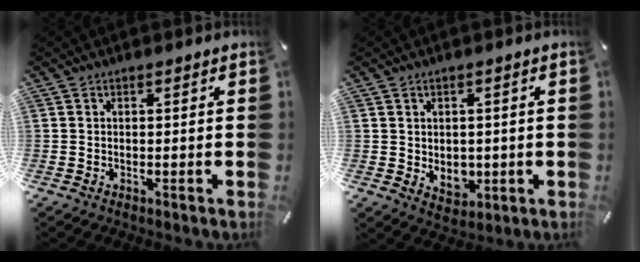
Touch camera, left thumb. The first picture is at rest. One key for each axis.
{"total": 4.9, "fx": 0.0, "fy": 4.4, "fz": 2.3, "tx": -0.011, "ty": -0.005, "tz": 0.002}